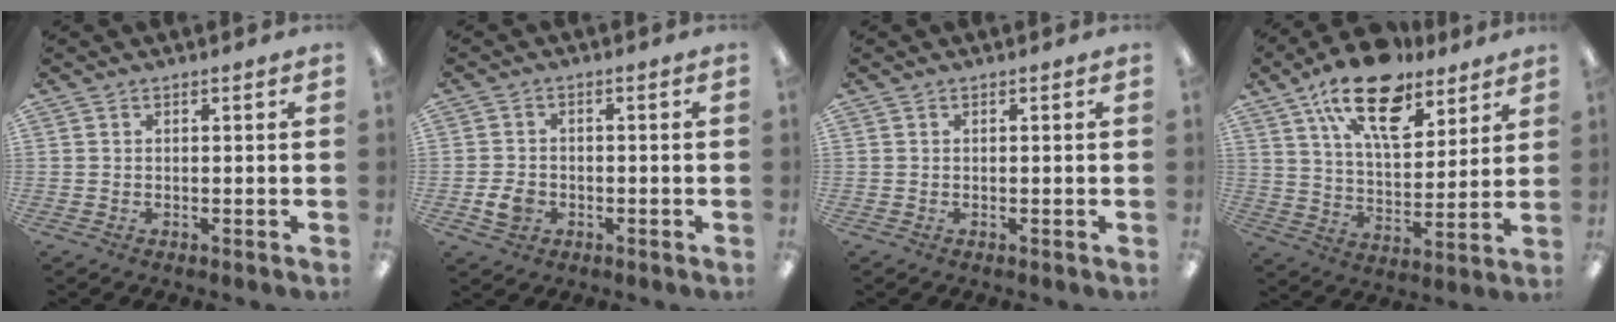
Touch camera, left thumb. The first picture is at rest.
{"total": 4.0, "force": [-1.5, 3.1, 2.0], "torque": [-0.037, 0.004, -0.027]}
{"total": 0.0}
{"total": 19.8, "force": [12.7, 9.4, 12.0], "torque": [-0.195, -0.059, 0.219]}